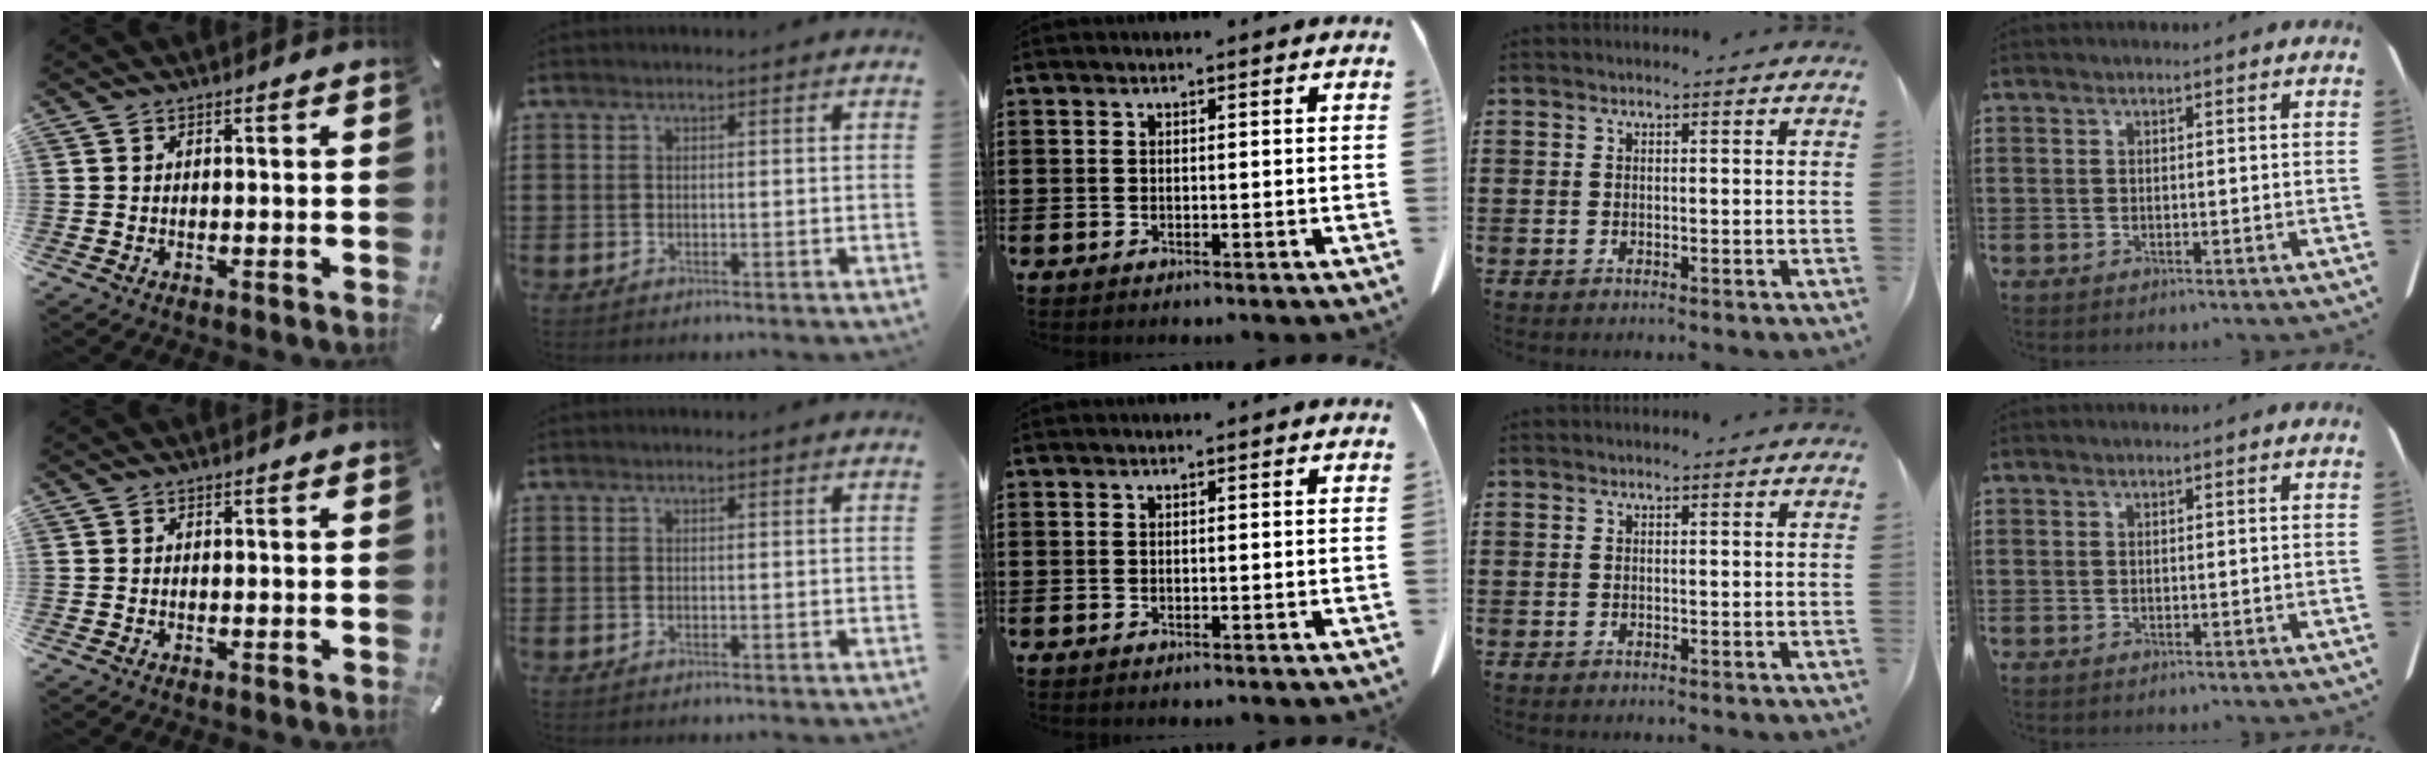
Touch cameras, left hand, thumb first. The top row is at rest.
{}